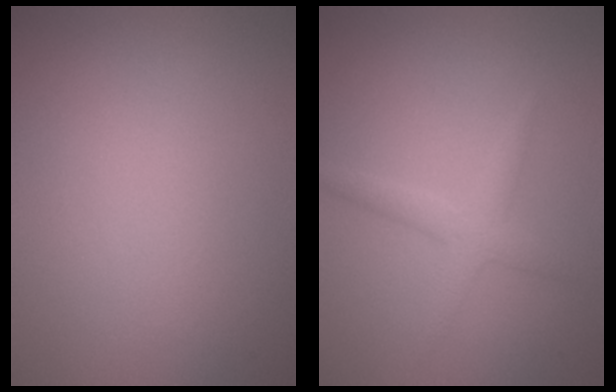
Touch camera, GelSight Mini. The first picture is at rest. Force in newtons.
{"total": 2.0, "press": 2.0, "slide": 0.2}